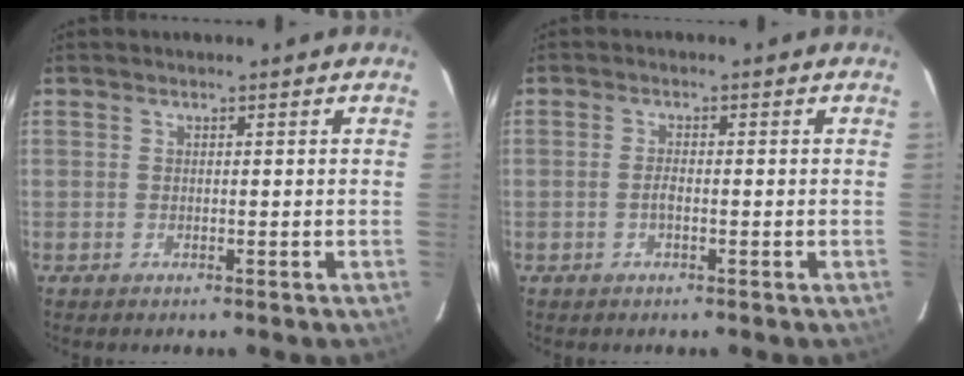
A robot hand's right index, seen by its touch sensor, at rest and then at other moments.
{"total": 1.7, "force": [-0.6, 0.6, 1.5], "torque": [-0.031, 0.002, -0.011]}